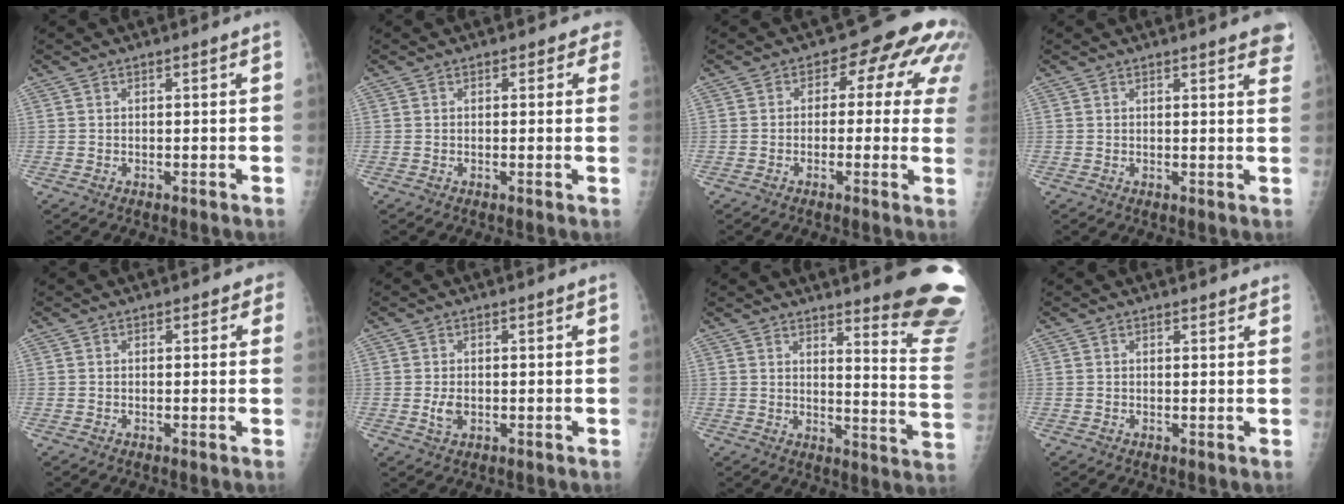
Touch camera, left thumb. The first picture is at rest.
{"total": 2.6, "force": [1.3, 1.7, 1.4], "torque": [0.012, -0.003, 0.000]}
{"total": 12.2, "force": [2.7, 6.8, 9.8], "torque": [-0.066, 0.021, 0.018]}
{"total": 6.0, "force": [4.4, 1.5, 3.8], "torque": [-0.025, -0.009, 0.039]}
{"total": 2.1, "force": [0.7, 1.4, 1.3], "torque": [0.011, 0.004, -0.002]}
{"total": 2.5, "force": [-0.4, 1.7, 1.8], "torque": [-0.029, -0.002, -0.006]}
{"total": 17.5, "force": [14.7, 1.5, 9.5], "torque": [-0.091, -0.156, 0.167]}
{"total": 1.2, "force": [1.1, 0.5, 0.2], "torque": [0.005, -0.003, 0.011]}